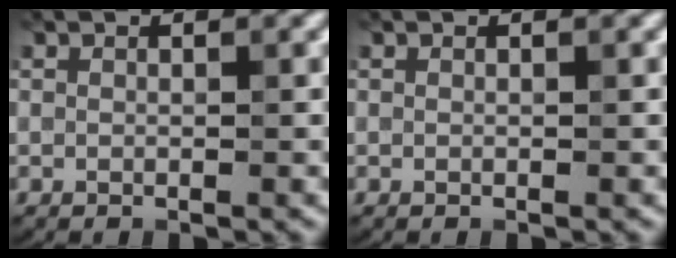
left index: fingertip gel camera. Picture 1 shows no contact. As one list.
[{"total": 0.0}]